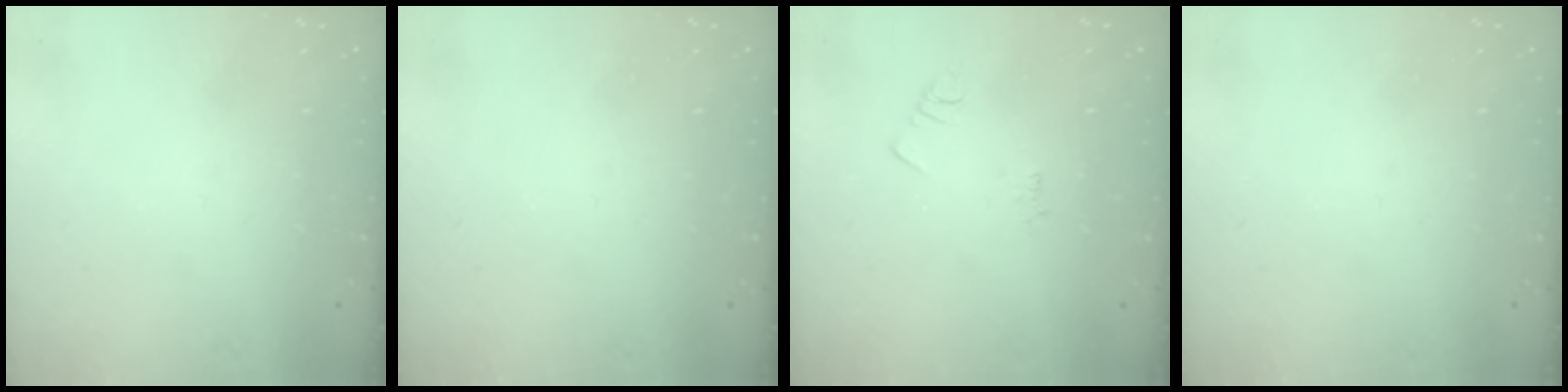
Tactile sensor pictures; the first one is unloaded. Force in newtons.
{"total": 0.0}
{"total": 2.2, "press": 2.1, "slide": 0.4}
{"total": 0.0}